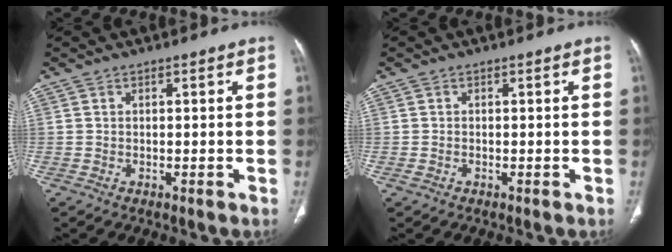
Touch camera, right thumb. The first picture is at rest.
{"total": 0.5, "force": [-0.3, 0.4, 0.3], "torque": [-0.010, 0.002, -0.004]}